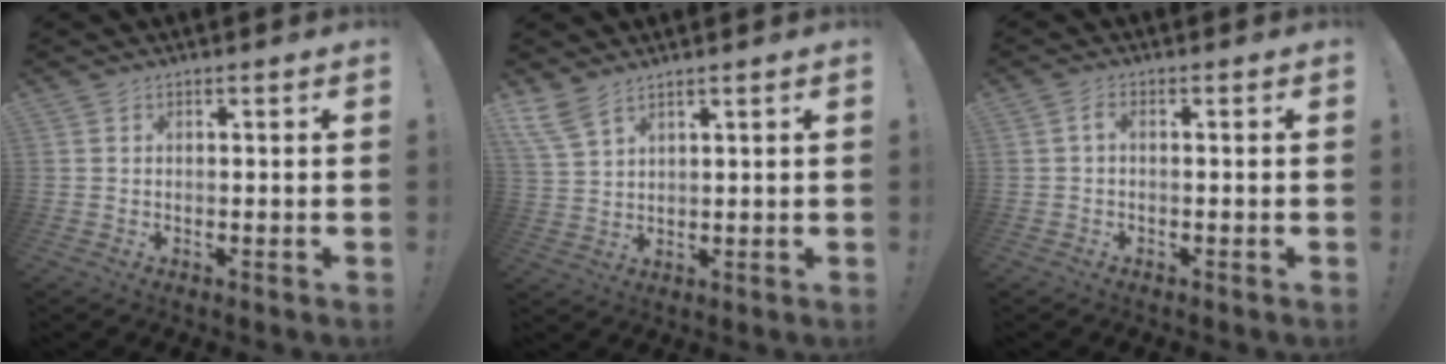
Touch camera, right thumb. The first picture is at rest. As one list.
[{"total": 6.2, "force": [4.8, 2.3, 3.2], "torque": [-0.065, -0.020, 0.095]}, {"total": 1.8, "force": [-0.5, 0.4, 1.7], "torque": [-0.033, 0.007, -0.010]}]